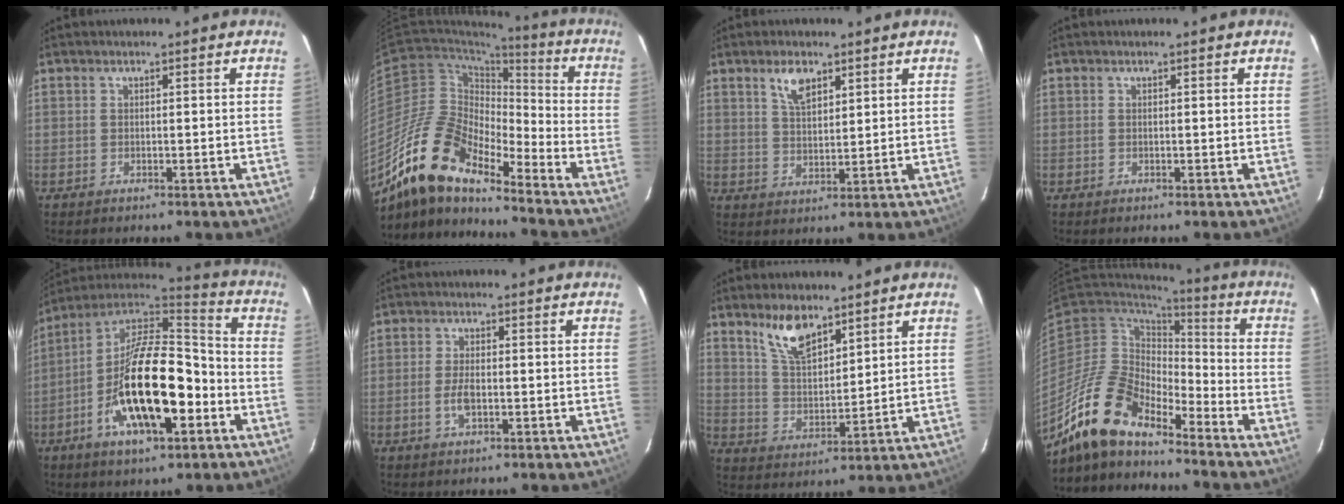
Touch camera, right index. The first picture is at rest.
{"total": 17.1, "force": [-13.6, 5.0, 9.1], "torque": [-0.160, -0.010, -0.269]}
{"total": 5.4, "force": [3.4, 2.5, 3.5], "torque": [-0.061, 0.002, 0.064]}
{"total": 0.0}
{"total": 22.0, "force": [-7.2, 8.8, 18.8], "torque": [-0.349, -0.006, -0.131]}
{"total": 3.7, "force": [-1.1, 1.6, 3.1], "torque": [-0.065, -0.002, -0.019]}
{"total": 9.1, "force": [6.5, 3.6, 5.2], "torque": [-0.095, 0.005, 0.132]}
{"total": 17.6, "force": [-13.9, 5.2, 9.5], "torque": [-0.167, -0.011, -0.273]}